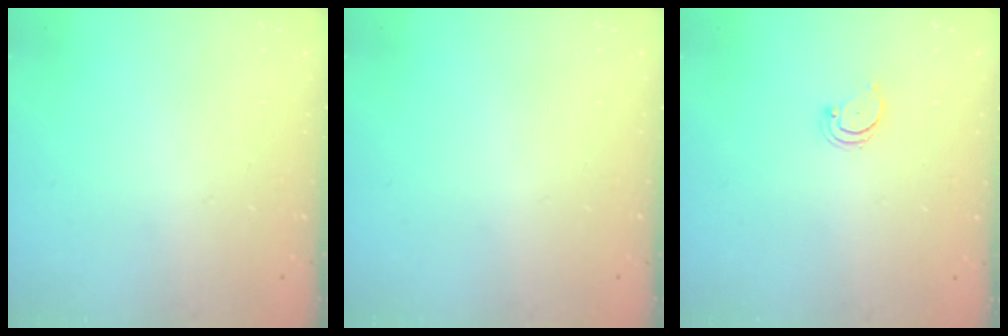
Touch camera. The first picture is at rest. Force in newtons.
{"total": 0.0}
{"total": 1.8, "press": 1.8, "slide": 0.2}